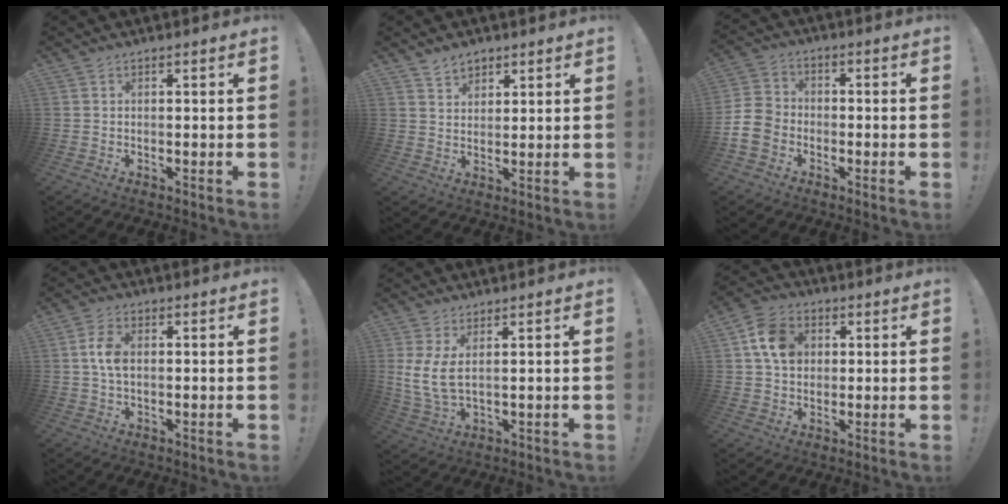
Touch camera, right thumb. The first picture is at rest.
{"total": 4.9, "force": [3.8, 3.0, 1.1], "torque": [-0.007, -0.023, 0.069]}
{"total": 9.2, "force": [-4.6, 6.8, 4.0], "torque": [-0.072, 0.036, -0.084]}
{"total": 5.8, "force": [0.5, 3.5, 4.6], "torque": [-0.093, 0.005, 0.005]}
{"total": 7.5, "force": [2.5, 2.8, 6.6], "torque": [-0.123, -0.023, 0.048]}
{"total": 10.8, "force": [2.6, 8.6, 6.0], "torque": [-0.087, 0.008, 0.055]}